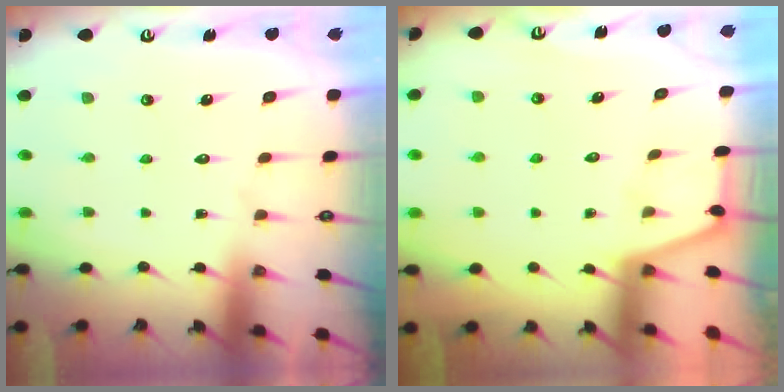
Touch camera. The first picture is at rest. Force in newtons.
{"total": 0.7, "press": 0.7, "slide": 0.2}